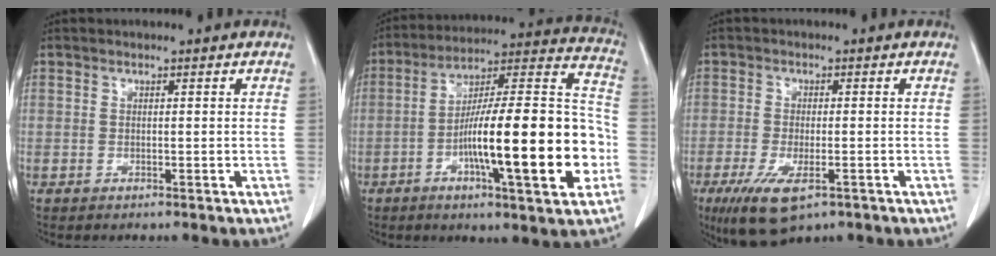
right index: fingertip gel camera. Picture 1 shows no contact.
{"total": 23.3, "force": [-6.0, 2.9, 22.3], "torque": [-0.318, 0.010, -0.094]}
{"total": 8.4, "force": [-4.6, 2.8, 6.4], "torque": [-0.117, -0.021, -0.073]}